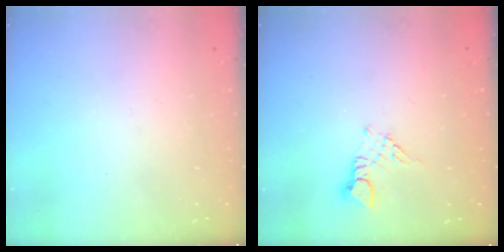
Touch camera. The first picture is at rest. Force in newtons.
{"total": 3.1, "press": 3.1, "slide": 0.4}